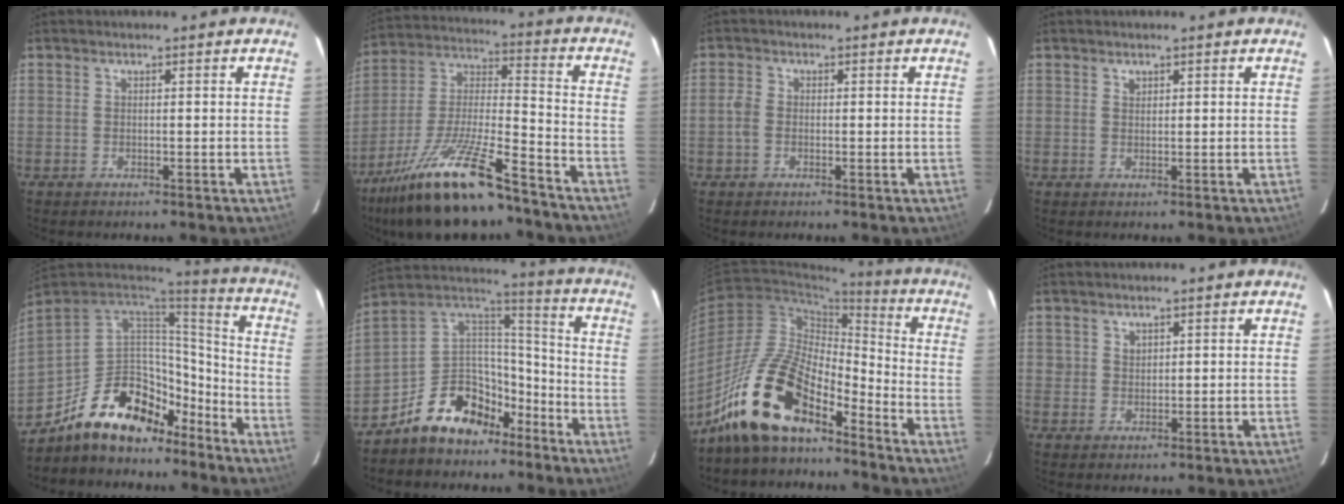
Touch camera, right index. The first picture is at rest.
{"total": 21.7, "force": [-15.3, 5.2, 14.4], "torque": [-0.283, -0.019, -0.263]}
{"total": 2.4, "force": [-0.6, 1.9, 1.4], "torque": [-0.032, 0.005, -0.014]}
{"total": 0.9, "force": [0.6, 0.7, 0.2], "torque": [-0.002, 0.002, 0.010]}
{"total": 20.6, "force": [-13.7, 11.5, 10.2], "torque": [-0.217, 0.033, -0.203]}
{"total": 16.7, "force": [-10.6, 10.2, 7.9], "torque": [-0.170, 0.051, -0.170]}
{"total": 16.3, "force": [-12.2, 5.9, 9.0], "torque": [-0.178, 0.009, -0.236]}
{"total": 1.7, "force": [1.1, 1.3, 0.2], "torque": [0.005, 0.005, 0.020]}